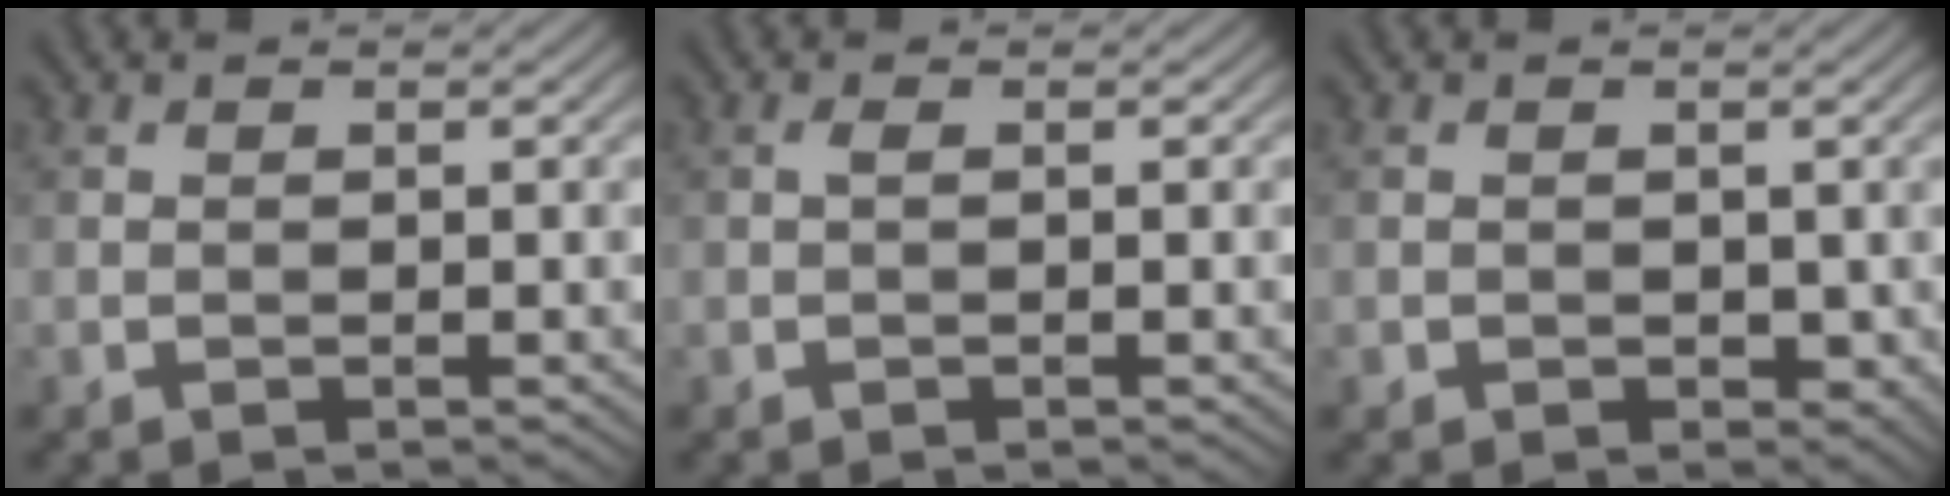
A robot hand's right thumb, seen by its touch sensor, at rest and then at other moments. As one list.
[{"total": 0.6, "force": [0.0, 0.1, 0.6], "torque": [-0.014, 0.002, -0.001]}, {"total": 1.8, "force": [-0.1, 1.6, 0.8], "torque": [-0.019, -0.012, -0.001]}]